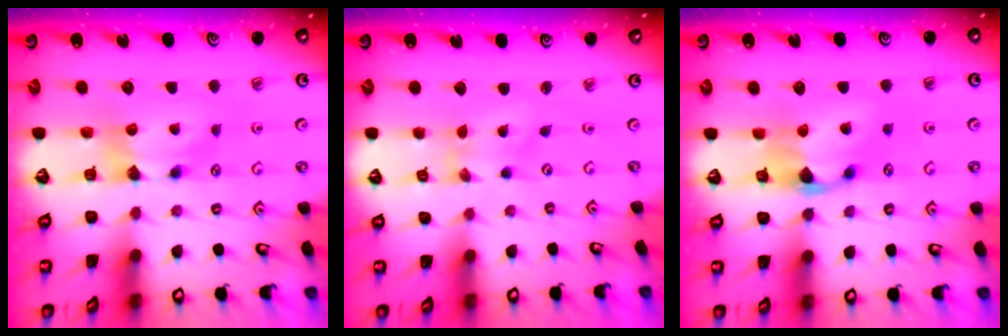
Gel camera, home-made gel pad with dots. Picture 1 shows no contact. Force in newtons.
{"total": 2.9, "press": 2.8, "slide": 1.0}
{"total": 2.8, "press": 2.2, "slide": 1.7}